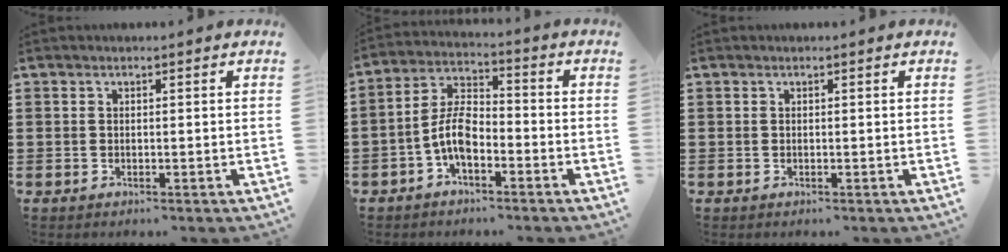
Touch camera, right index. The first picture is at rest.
{"total": 6.6, "force": [-2.7, 3.2, 5.1], "torque": [-0.125, 0.003, -0.059]}
{"total": 0.0}